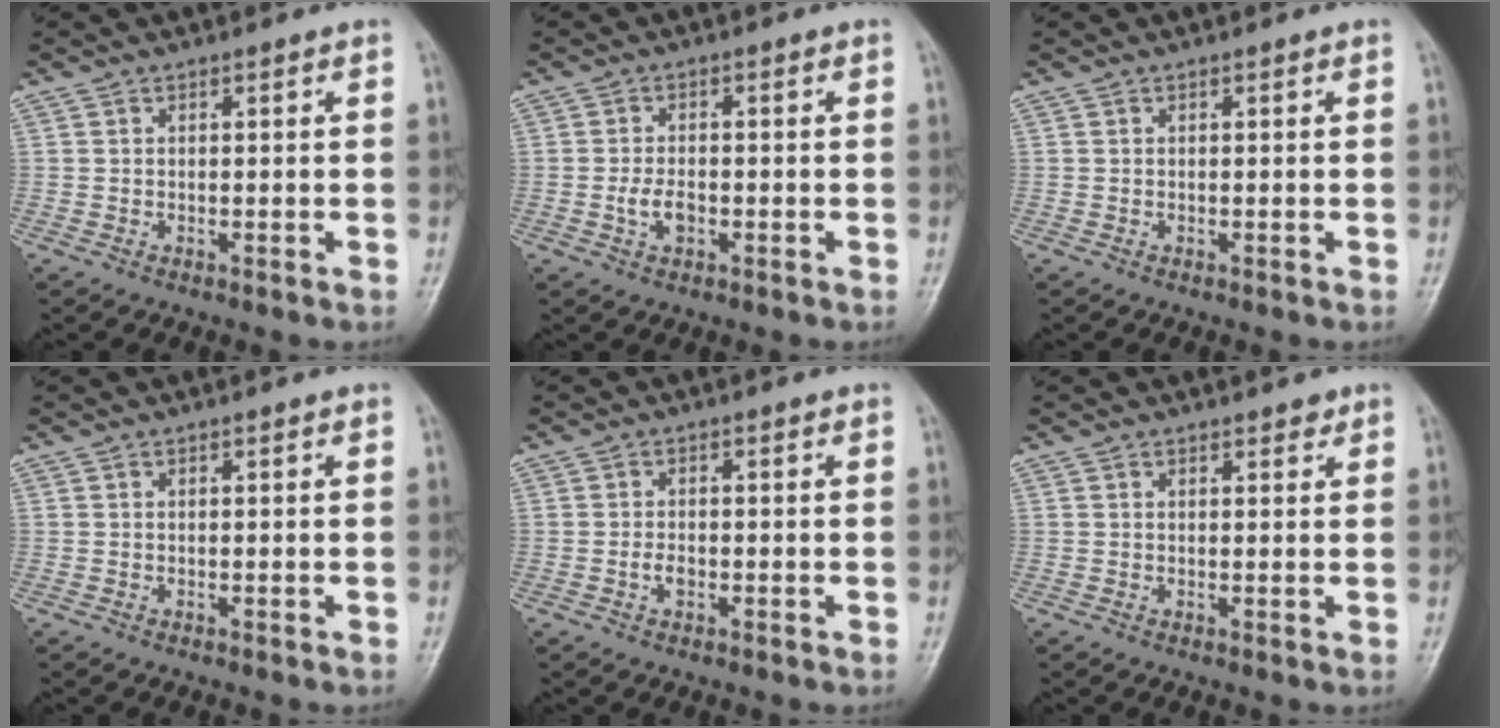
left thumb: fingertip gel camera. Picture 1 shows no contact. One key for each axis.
{"total": 3.5, "fx": -1.1, "fy": 2.1, "fz": 2.6, "tx": -0.047, "ty": 0.006, "tz": -0.021}
{"total": 0.0}
{"total": 0.0}
{"total": 2.0, "fx": -0.7, "fy": 1.3, "fz": 1.4, "tx": -0.023, "ty": 0.004, "tz": -0.015}
{"total": 1.5, "fx": 1.1, "fy": 0.7, "fz": 0.7, "tx": 0.000, "ty": -0.005, "tz": 0.011}